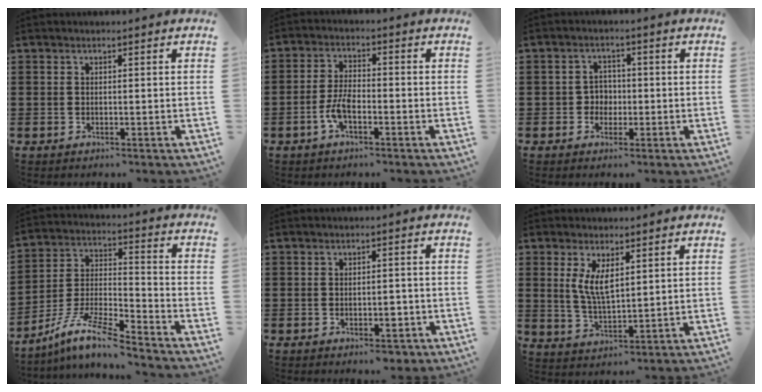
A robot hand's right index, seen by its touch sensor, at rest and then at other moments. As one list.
[{"total": 4.5, "force": [-2.0, 1.7, 3.7], "torque": [-0.091, -0.003, -0.044]}, {"total": 2.6, "force": [-0.5, 2.4, 1.0], "torque": [-0.027, 0.006, -0.014]}, {"total": 9.6, "force": [-8.3, 0.7, 4.8], "torque": [-0.106, 0.005, -0.168]}, {"total": 2.7, "force": [-1.2, 1.2, 2.1], "torque": [-0.037, 0.004, -0.022]}, {"total": 5.2, "force": [1.9, 1.9, 4.4], "torque": [-0.092, 0.002, 0.033]}]